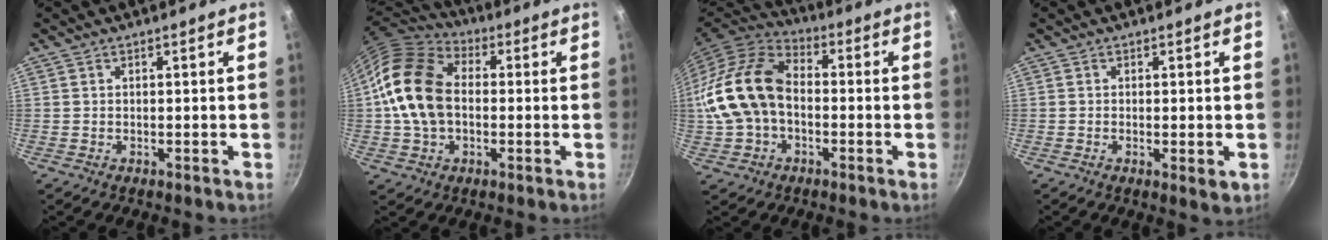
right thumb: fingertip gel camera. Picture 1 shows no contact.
{"total": 16.3, "force": [0.1, 11.6, 11.5], "torque": [-0.198, 0.026, -0.011]}
{"total": 18.7, "force": [-1.0, 13.1, 13.3], "torque": [-0.254, 0.044, -0.027]}
{"total": 2.6, "force": [-0.4, 0.7, 2.4], "torque": [-0.040, -0.010, -0.006]}